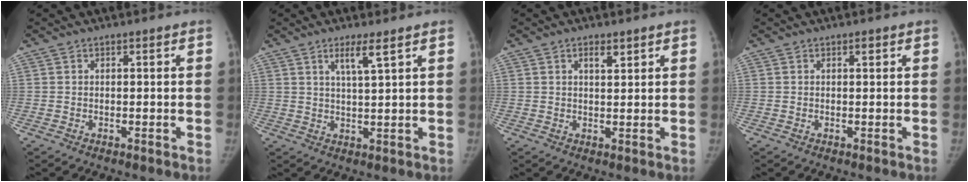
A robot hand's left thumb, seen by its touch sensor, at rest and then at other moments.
{"total": 4.5, "force": [2.6, 0.2, 3.6], "torque": [-0.070, -0.019, 0.051]}
{"total": 2.6, "force": [1.6, 1.0, 1.8], "torque": [-0.025, -0.010, 0.027]}
{"total": 0.7, "force": [0.4, 0.3, 0.6], "torque": [-0.007, -0.001, 0.006]}